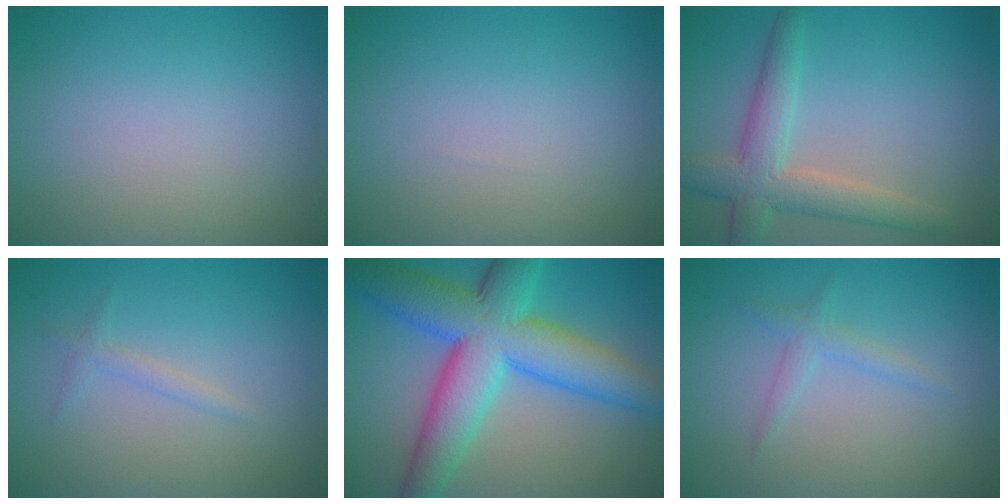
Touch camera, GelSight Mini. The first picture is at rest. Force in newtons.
{"total": 0.0}
{"total": 4.7, "press": 4.7, "slide": 0.4}
{"total": 1.1, "press": 1.1, "slide": 0.1}
{"total": 11.5, "press": 11.5, "slide": 0.2}
{"total": 1.6, "press": 1.6, "slide": 0.1}